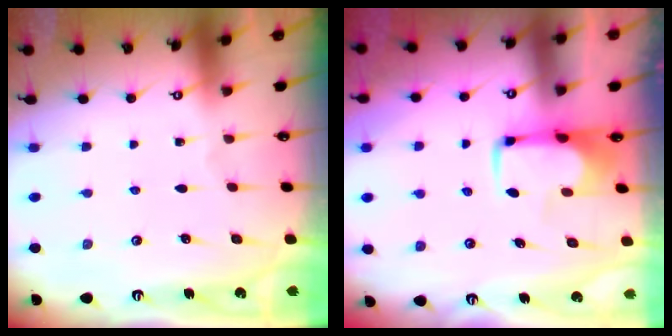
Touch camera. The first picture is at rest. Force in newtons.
{"total": 1.9, "press": 1.8, "slide": 0.4}